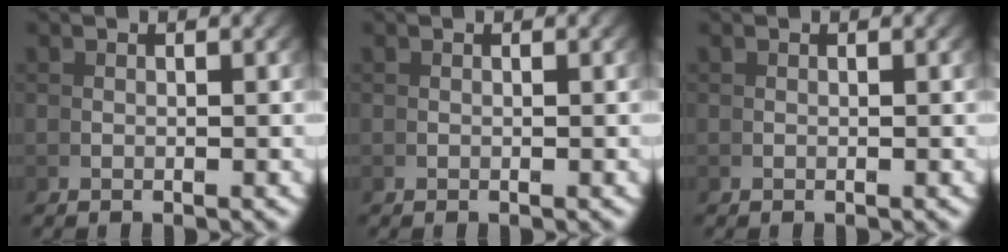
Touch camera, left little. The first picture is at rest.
{"total": 0.0}
{"total": 0.0}